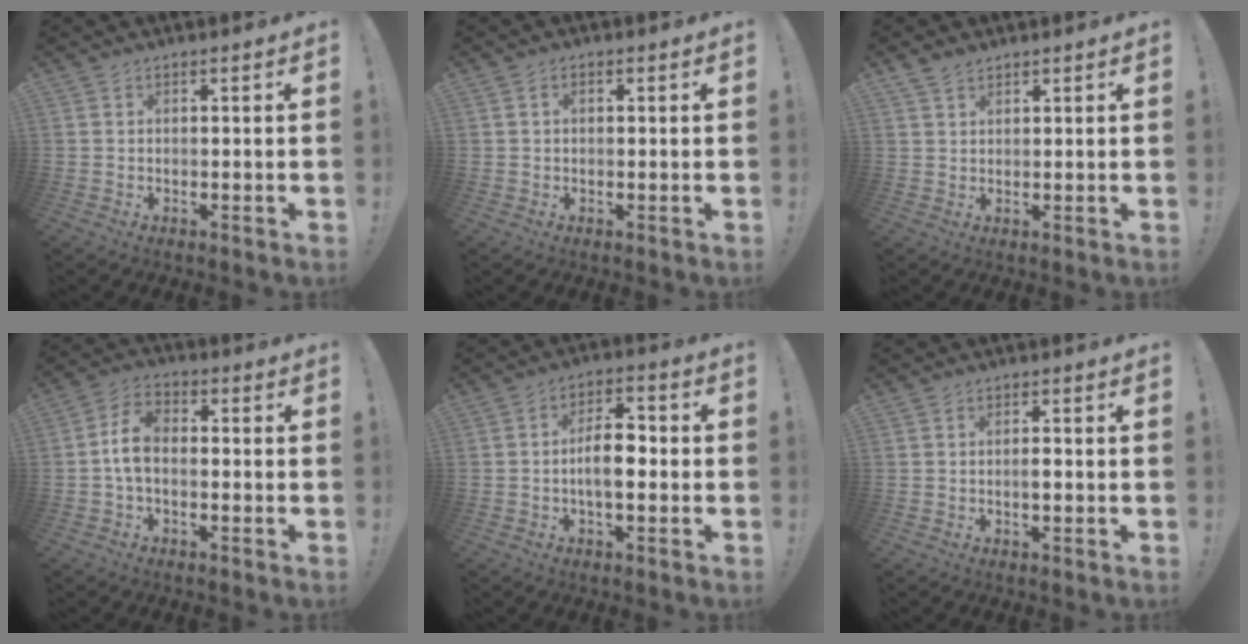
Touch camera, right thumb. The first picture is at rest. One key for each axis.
{"total": 1.3, "fx": 0.1, "fy": 0.9, "fz": 0.9, "tx": -0.012, "ty": 0.002, "tz": 0.000}
{"total": 2.9, "fx": 2.3, "fy": 1.3, "fz": 1.1, "tx": -0.024, "ty": -0.009, "tz": 0.044}
{"total": 7.7, "fx": -0.9, "fy": 4.6, "fz": 6.1, "tx": -0.121, "ty": 0.007, "tz": -0.013}
{"total": 9.0, "fx": -1.6, "fy": 4.5, "fz": 7.6, "tx": -0.128, "ty": 0.013, "tz": -0.031}
{"total": 2.0, "fx": -0.5, "fy": 0.6, "fz": 1.8, "tx": -0.024, "ty": 0.001, "tz": -0.011}